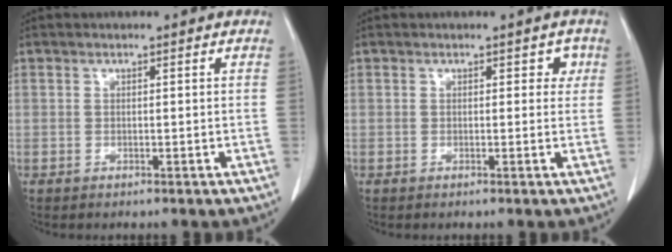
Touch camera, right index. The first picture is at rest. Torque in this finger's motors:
{"motor_torque": [0.04, 0.04, 0.00, 0.00]}